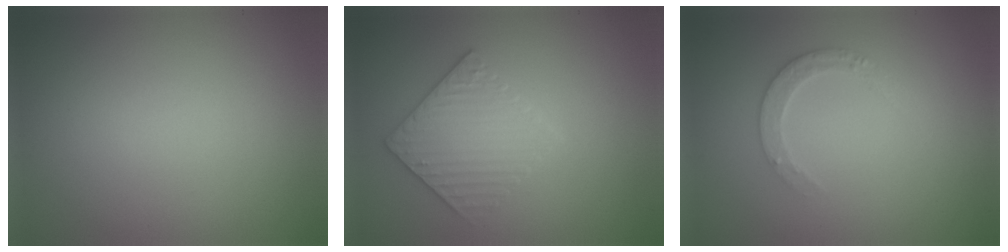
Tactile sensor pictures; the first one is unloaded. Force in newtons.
{"total": 3.5, "press": 3.5, "slide": 0.5}
{"total": 2.1, "press": 2.1, "slide": 0.3}